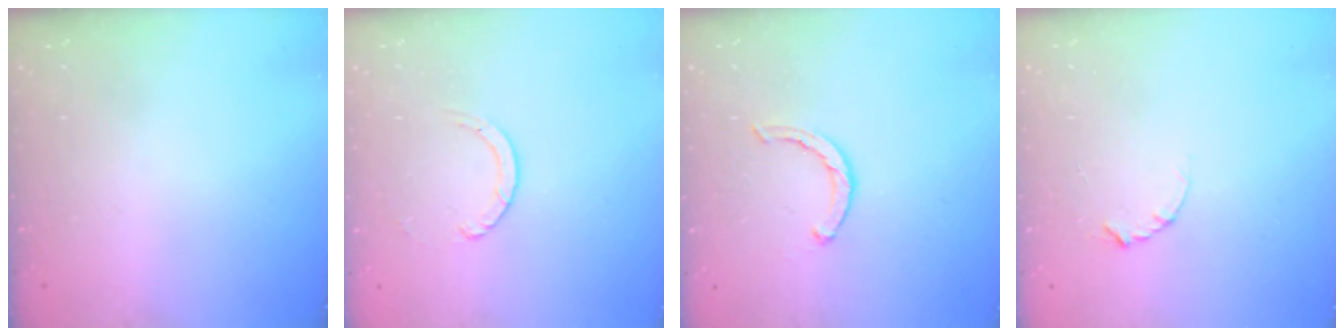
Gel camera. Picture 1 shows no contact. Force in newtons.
{"total": 2.7, "press": 2.7, "slide": 0.3}
{"total": 2.7, "press": 2.7, "slide": 0.4}
{"total": 2.9, "press": 2.9, "slide": 0.3}